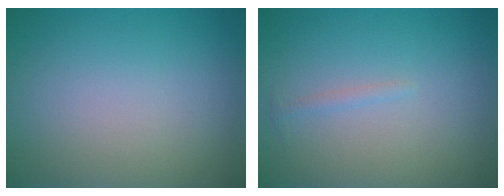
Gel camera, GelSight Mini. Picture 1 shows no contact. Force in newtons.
{"total": 0.6, "press": 0.6, "slide": 0.1}